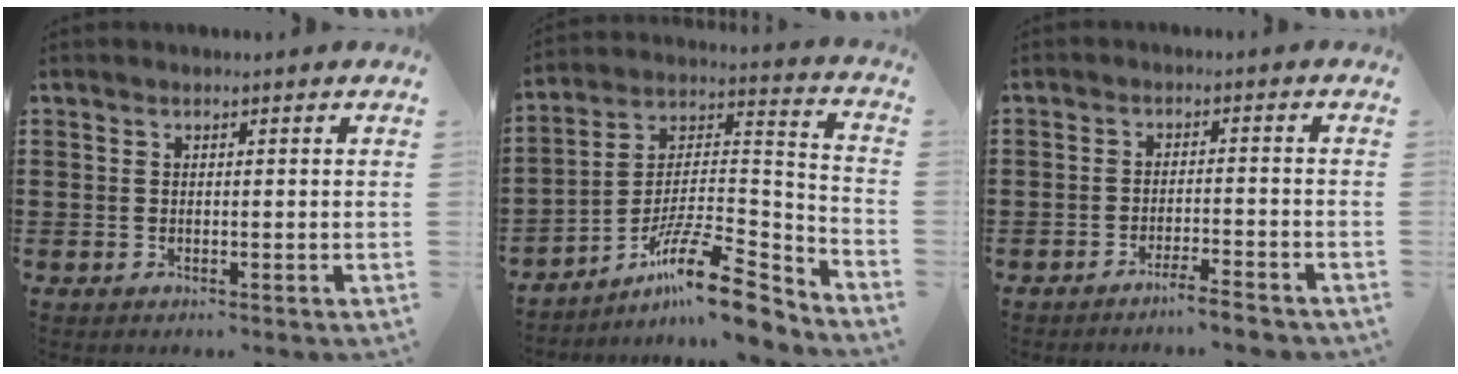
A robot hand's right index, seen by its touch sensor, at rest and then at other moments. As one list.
[{"total": 14.0, "force": [-10.2, 3.0, 9.1], "torque": [-0.146, 0.028, -0.187]}, {"total": 3.4, "force": [-3.0, -0.2, 1.4], "torque": [-0.024, -0.002, -0.059]}]